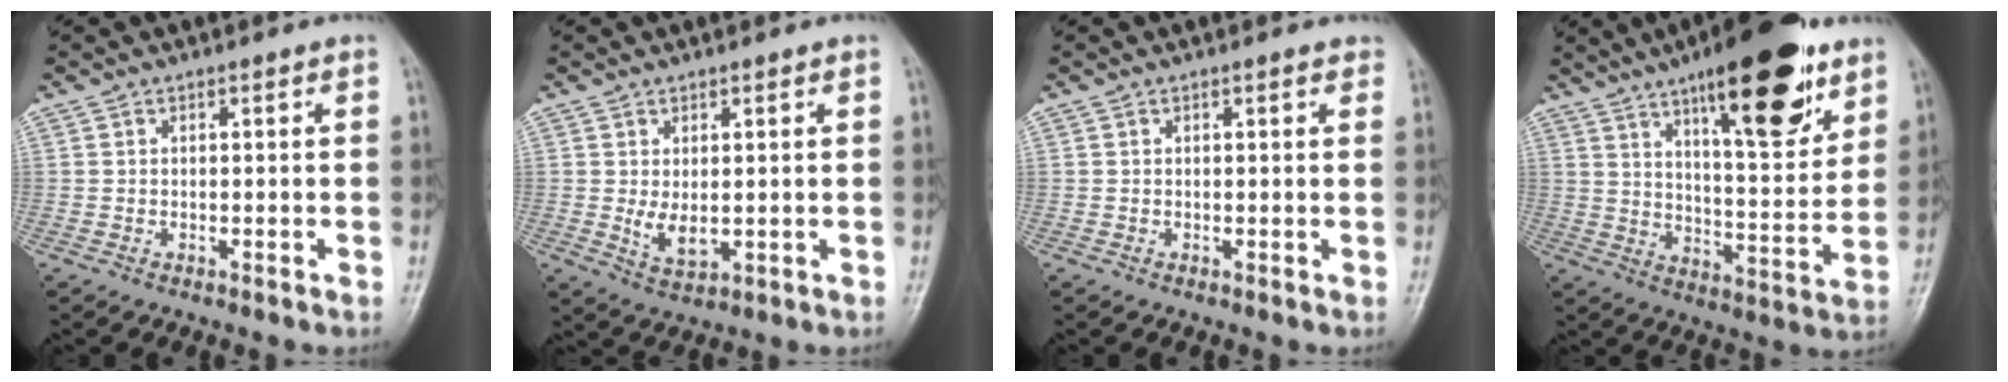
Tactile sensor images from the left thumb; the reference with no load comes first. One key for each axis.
{"total": 4.4, "fx": 0.7, "fy": 2.4, "fz": 3.6, "tx": -0.056, "ty": -0.015, "tz": 0.022}
{"total": 1.3, "fx": 1.0, "fy": 0.6, "fz": 0.7, "tx": -0.001, "ty": 0.000, "tz": 0.007}
{"total": 21.7, "fx": 12.8, "fy": 6.7, "fz": 16.2, "tx": -0.206, "ty": -0.058, "tz": 0.197}